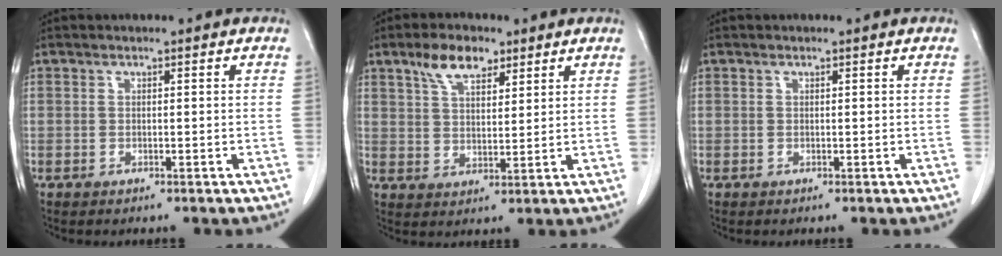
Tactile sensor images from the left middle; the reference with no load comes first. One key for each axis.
{"total": 6.8, "fx": 4.2, "fy": 3.6, "fz": 3.9, "tx": -0.069, "ty": 0.016, "tz": 0.078}
{"total": 0.0}